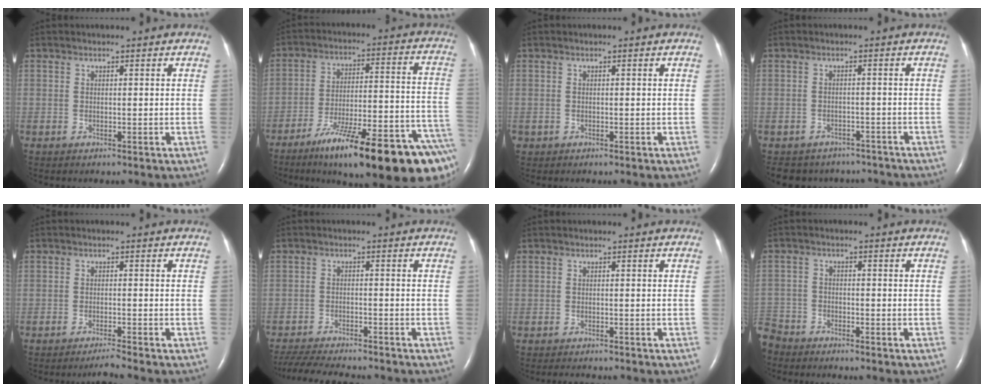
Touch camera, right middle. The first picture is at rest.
{"total": 24.5, "force": [-16.1, 2.8, 18.2], "torque": [-0.182, 0.009, -0.248]}
{"total": 0.0}
{"total": 8.6, "force": [-7.6, 3.9, 0.7], "torque": [-0.014, 0.009, -0.089]}
{"total": 2.2, "force": [-1.9, -0.8, 0.5], "torque": [-0.014, -0.009, -0.035]}
{"total": 13.0, "force": [-11.7, 1.9, 5.3], "torque": [-0.101, -0.019, -0.172]}
{"total": 3.0, "force": [-2.7, 0.7, 1.0], "torque": [-0.018, -0.008, -0.033]}
{"total": 5.8, "force": [-5.3, 2.2, 0.2], "torque": [-0.001, -0.009, -0.106]}